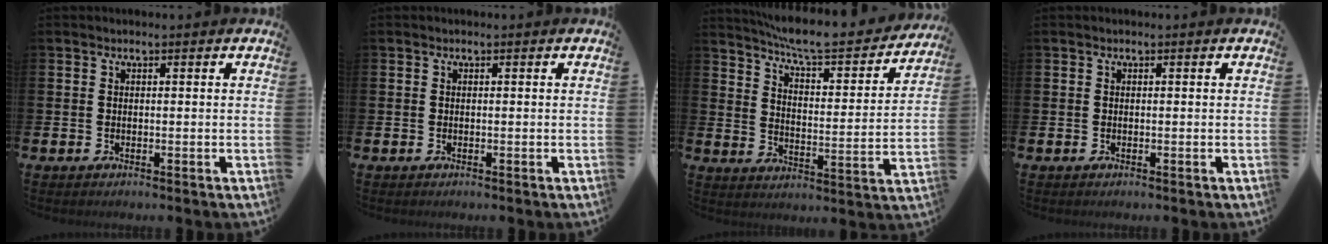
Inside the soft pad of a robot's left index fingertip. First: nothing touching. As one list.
[{"total": 0.0}, {"total": 7.4, "force": [7.0, 0.8, 2.4], "torque": [-0.076, -0.055, 0.117]}, {"total": 0.0}]